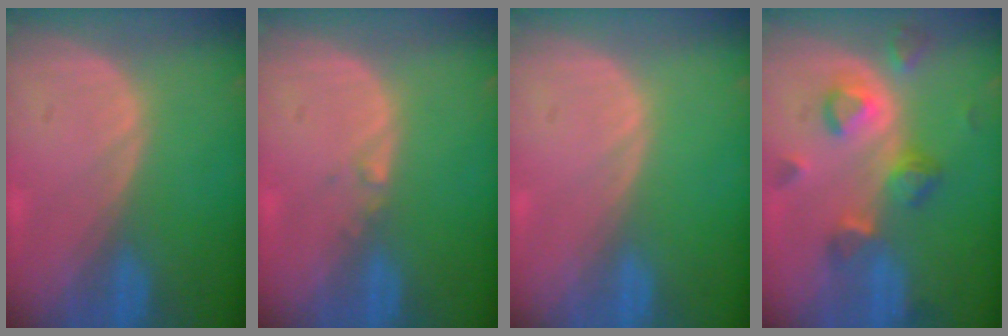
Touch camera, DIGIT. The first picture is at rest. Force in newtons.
{"total": 0.7, "press": 0.6, "slide": 0.4}
{"total": 0.0}
{"total": 7.1, "press": 6.9, "slide": 1.6}